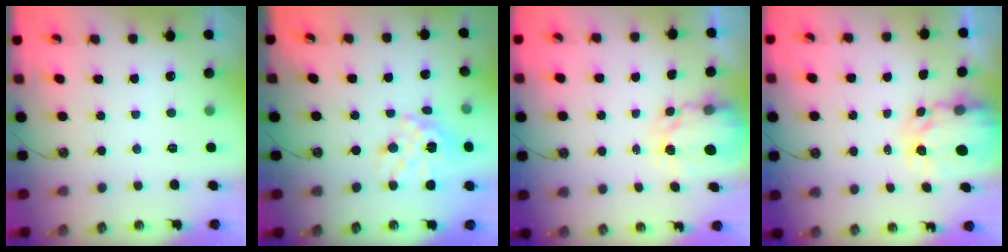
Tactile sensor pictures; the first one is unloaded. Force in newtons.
{"total": 14.6, "press": 14.6, "slide": 1.4}
{"total": 3.9, "press": 3.9, "slide": 0.1}
{"total": 5.8, "press": 5.8, "slide": 0.5}